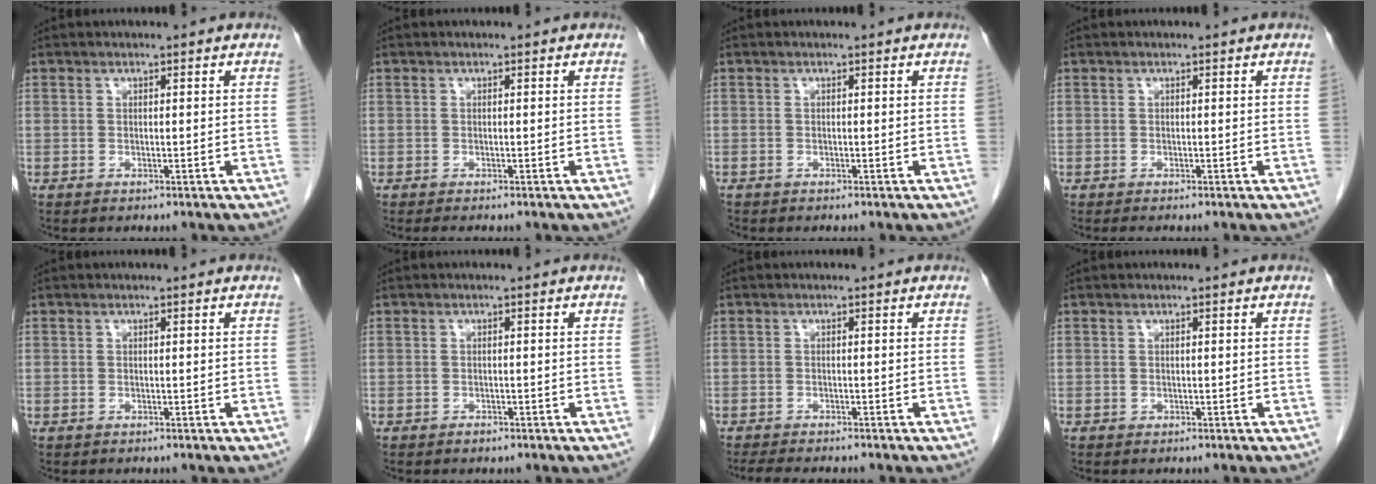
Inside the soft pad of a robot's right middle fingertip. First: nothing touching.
{"total": 1.3, "force": [-1.2, 0.1, 0.6], "torque": [-0.011, -0.005, -0.014]}
{"total": 0.6, "force": [-0.6, 0.2, 0.2], "torque": [-0.006, 0.000, -0.011]}
{"total": 1.0, "force": [-0.9, 0.1, 0.5], "torque": [-0.010, -0.004, -0.010]}
{"total": 0.0}
{"total": 0.7, "force": [-0.5, 0.4, 0.2], "torque": [-0.006, 0.000, -0.008]}
{"total": 5.4, "force": [-4.7, 0.8, 2.5], "torque": [-0.035, -0.011, -0.069]}
{"total": 0.0}